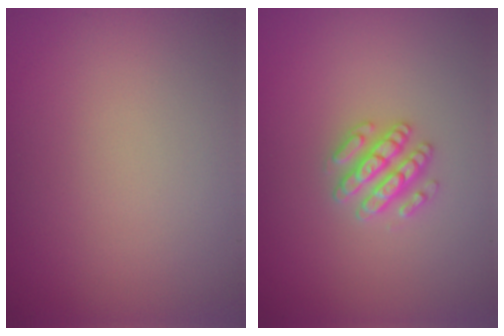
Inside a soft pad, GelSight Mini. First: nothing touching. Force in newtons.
{"total": 2.6, "press": 2.6, "slide": 0.3}